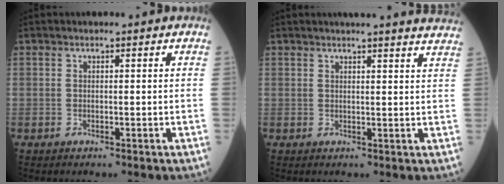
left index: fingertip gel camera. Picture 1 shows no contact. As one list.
[{"total": 12.8, "force": [12.2, 0.3, 3.9], "torque": [-0.042, -0.020, 0.123]}]